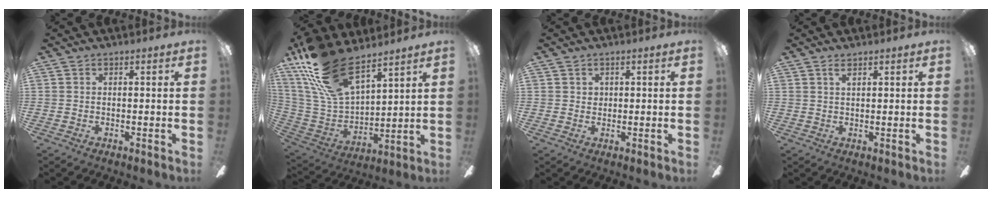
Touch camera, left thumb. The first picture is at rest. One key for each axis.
{"total": 21.9, "fx": 15.7, "fy": 9.2, "fz": 12.3, "tx": -0.286, "ty": -0.091, "tz": 0.285}
{"total": 1.6, "fx": 1.1, "fy": 1.1, "fz": 0.2, "tx": 0.003, "ty": -0.002, "tz": 0.020}
{"total": 1.7, "fx": 1.3, "fy": 0.5, "fz": 1.1, "tx": -0.024, "ty": 0.002, "tz": 0.023}